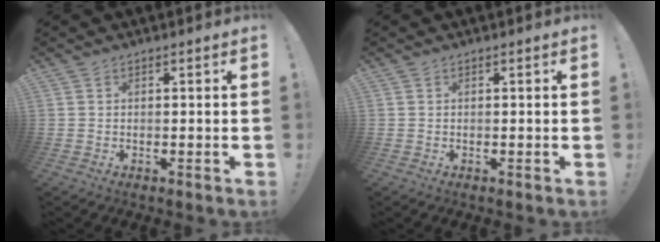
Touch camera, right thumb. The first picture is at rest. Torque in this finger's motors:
{"motor_torque": [-0.01, 0.00, 0.00, 0.00, 0.04]}